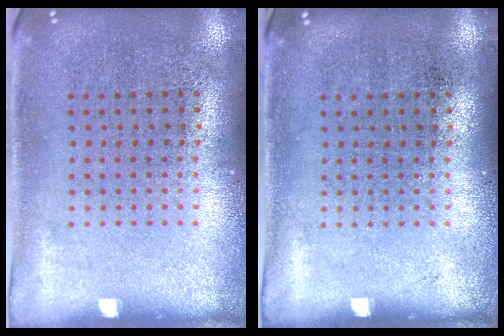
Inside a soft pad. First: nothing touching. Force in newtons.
{"total": 0.0}